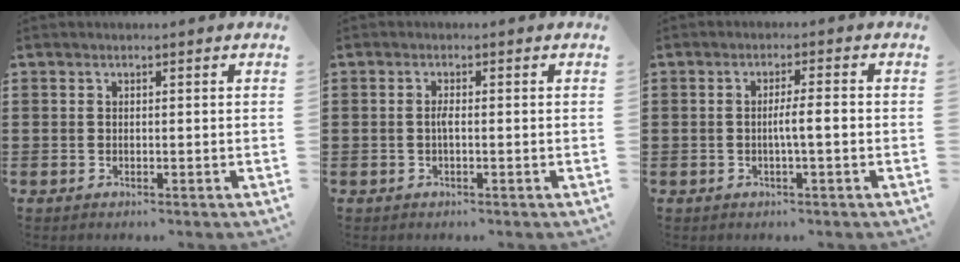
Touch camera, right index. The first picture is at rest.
{"total": 1.5, "force": [-0.4, 0.2, 1.4], "torque": [-0.038, -0.002, -0.009]}
{"total": 3.0, "force": [-0.6, 0.2, 2.9], "torque": [-0.051, -0.004, -0.011]}